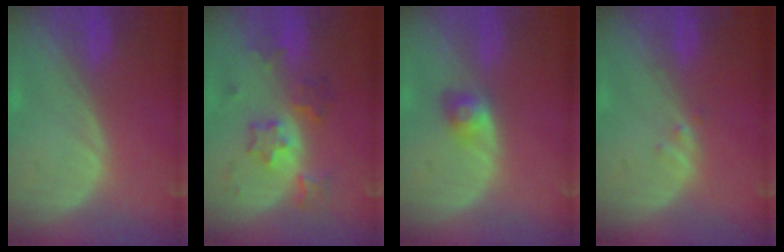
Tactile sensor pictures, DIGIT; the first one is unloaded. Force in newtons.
{"total": 6.2, "press": 5.9, "slide": 1.7}
{"total": 2.8, "press": 2.6, "slide": 1.2}
{"total": 0.8, "press": 0.8, "slide": 0.1}